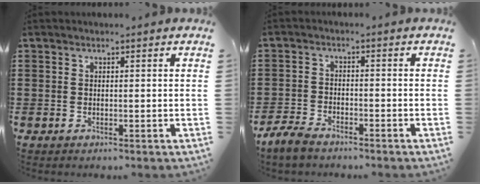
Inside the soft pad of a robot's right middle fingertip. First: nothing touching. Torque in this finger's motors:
{"motor_torque": [0.91, -0.37, 0.03, 0.06]}